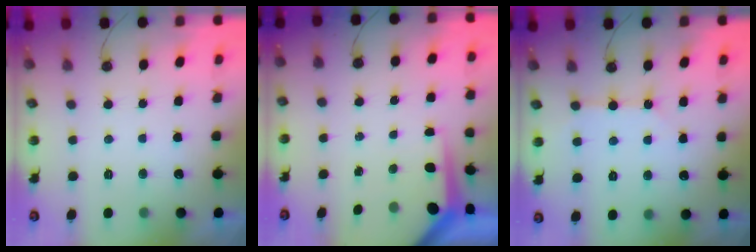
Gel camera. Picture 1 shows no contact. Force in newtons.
{"total": 5.7, "press": 5.7, "slide": 0.5}
{"total": 3.1, "press": 3.1, "slide": 0.3}